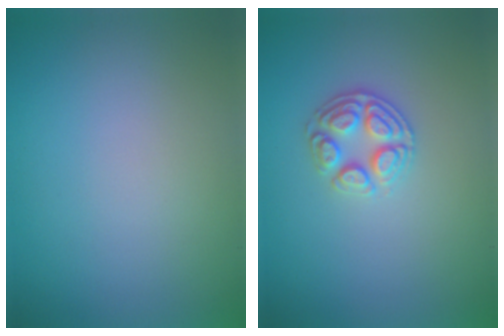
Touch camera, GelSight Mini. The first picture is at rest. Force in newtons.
{"total": 2.9, "press": 2.8, "slide": 0.7}